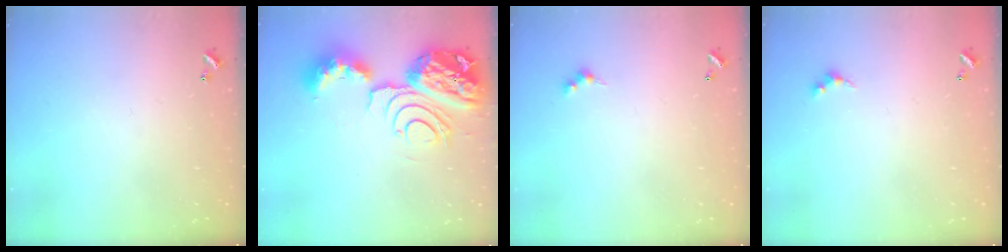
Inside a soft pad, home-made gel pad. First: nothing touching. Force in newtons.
{"total": 15.4, "press": 15.3, "slide": 1.7}
{"total": 2.4, "press": 2.4, "slide": 0.4}
{"total": 2.6, "press": 2.5, "slide": 0.6}